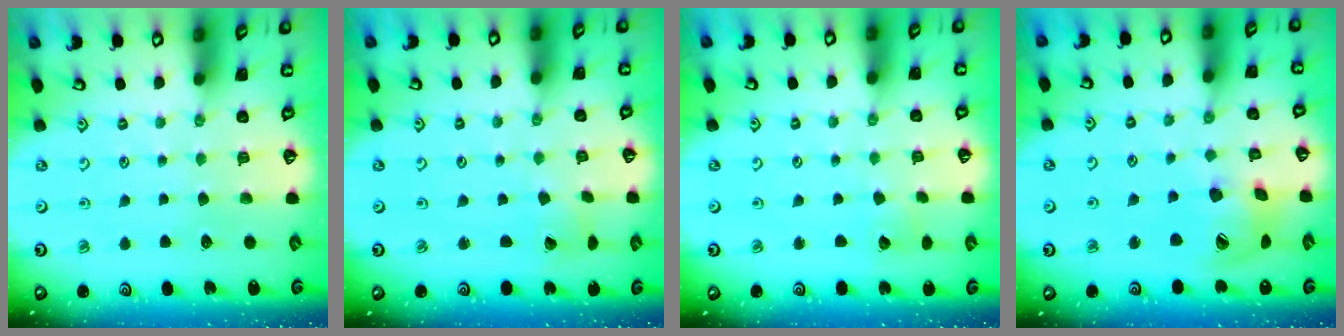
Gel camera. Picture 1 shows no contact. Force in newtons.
{"total": 3.5, "press": 3.5, "slide": 0.4}
{"total": 3.5, "press": 3.5, "slide": 0.4}
{"total": 16.1, "press": 16.0, "slide": 2.5}